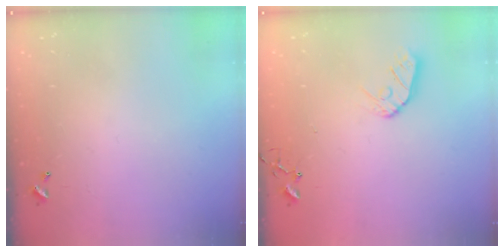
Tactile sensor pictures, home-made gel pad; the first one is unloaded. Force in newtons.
{"total": 9.0, "press": 8.9, "slide": 0.8}